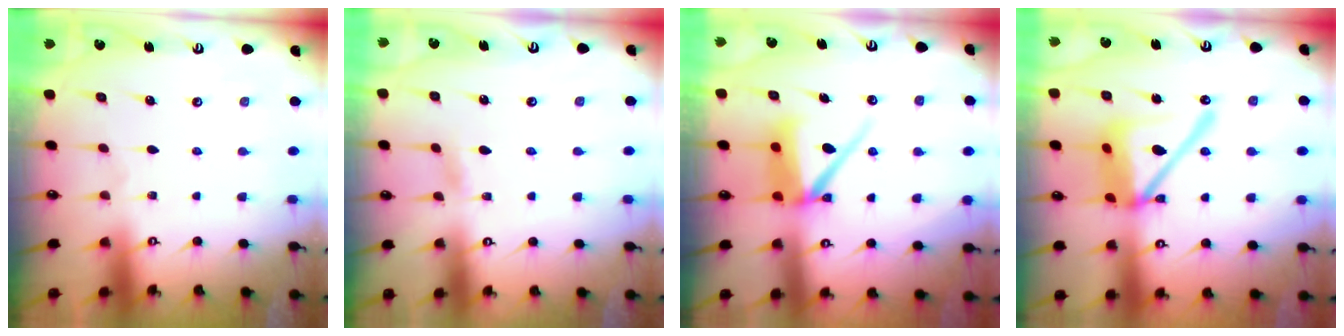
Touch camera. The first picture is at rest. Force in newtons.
{"total": 2.4, "press": 2.4, "slide": 0.3}
{"total": 8.6, "press": 8.5, "slide": 1.2}
{"total": 17.1, "press": 17.0, "slide": 1.9}